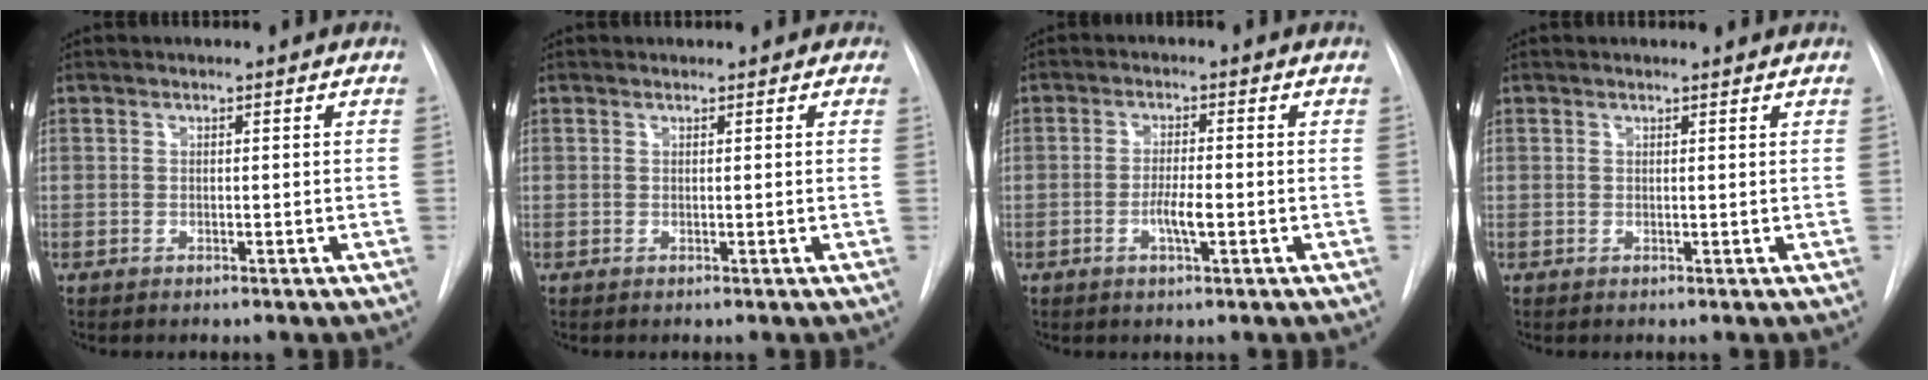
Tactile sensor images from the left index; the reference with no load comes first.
{"total": 0.7, "force": [0.3, 0.6, 0.0], "torque": [0.007, 0.004, -0.002]}
{"total": 3.6, "force": [-1.5, 0.4, 3.2], "torque": [-0.061, -0.006, -0.026]}
{"total": 0.6, "force": [0.5, 0.0, 0.1], "torque": [-0.010, 0.000, 0.006]}